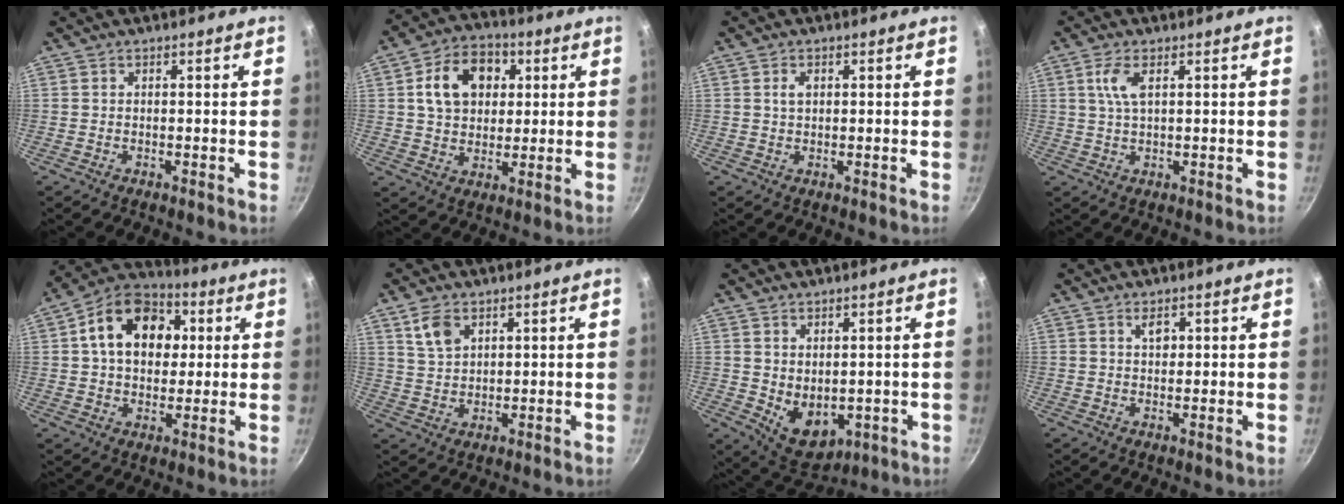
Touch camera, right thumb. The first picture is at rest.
{"total": 12.8, "force": [3.4, 9.6, 7.7], "torque": [-0.100, 0.011, 0.048]}
{"total": 1.8, "force": [0.6, 1.2, 1.3], "torque": [-0.018, 0.001, 0.010]}
{"total": 4.3, "force": [1.4, 1.7, 3.7], "torque": [-0.081, 0.002, 0.031]}
{"total": 16.6, "force": [3.6, 12.0, 10.9], "torque": [-0.146, 0.019, 0.044]}
{"total": 5.7, "force": [3.1, 3.6, 3.3], "torque": [-0.049, -0.010, 0.066]}
{"total": 7.9, "force": [0.3, 5.5, 5.7], "torque": [-0.064, -0.020, 0.029]}
{"total": 2.1, "force": [1.0, 1.2, 1.5], "torque": [-0.015, -0.007, 0.015]}